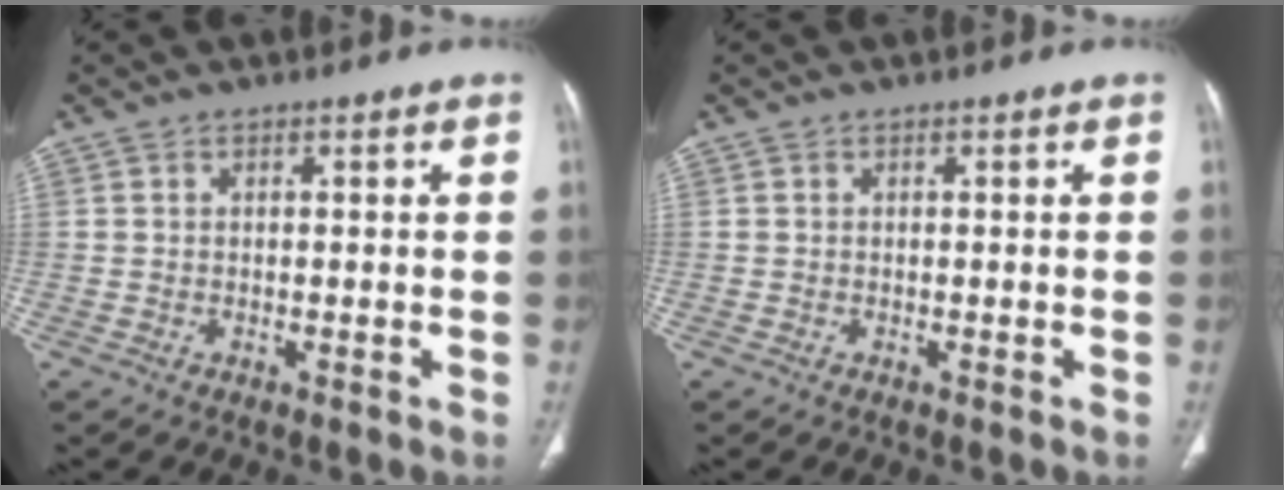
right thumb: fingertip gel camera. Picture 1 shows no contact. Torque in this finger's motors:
{"motor_torque": [0.07, 0.07, 0.00, 0.00, 0.00]}